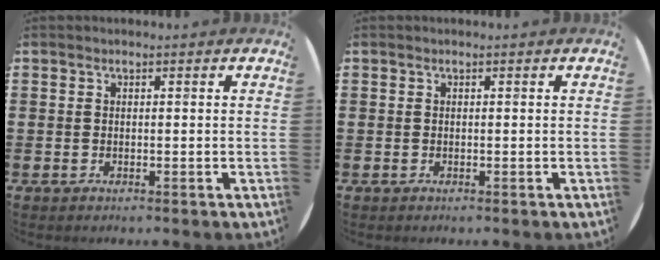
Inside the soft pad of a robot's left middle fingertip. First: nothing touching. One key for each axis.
{"total": 0.0}